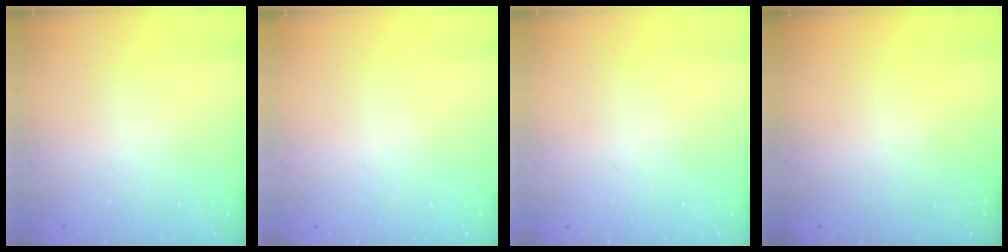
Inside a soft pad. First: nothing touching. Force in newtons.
{"total": 0.0}
{"total": 0.0}
{"total": 0.0}